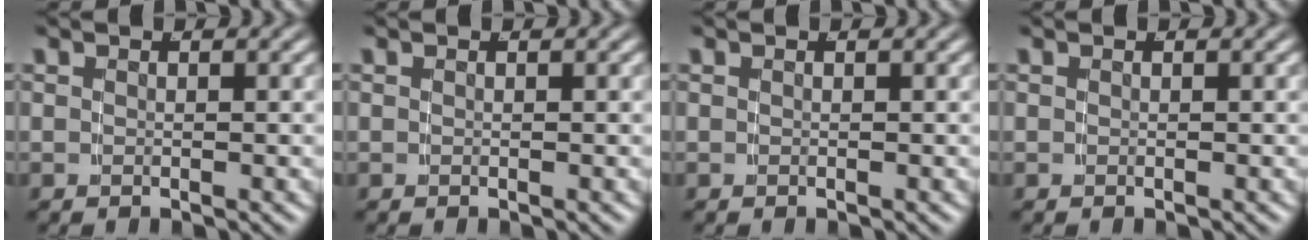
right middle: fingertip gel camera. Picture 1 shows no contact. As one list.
[{"total": 0.0}, {"total": 0.0}, {"total": 0.0}]